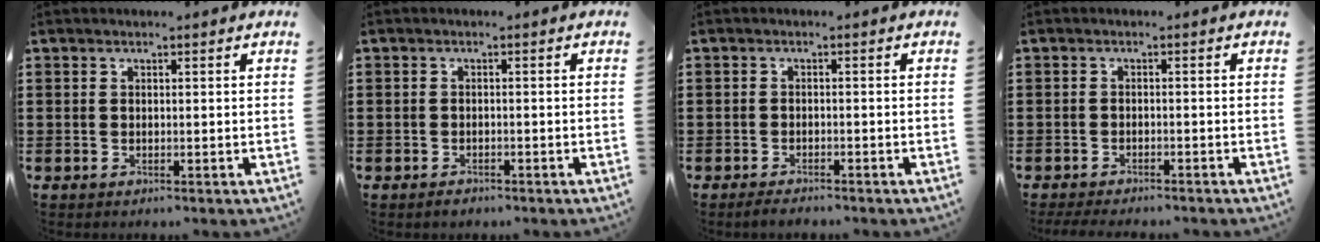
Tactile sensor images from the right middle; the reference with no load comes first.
{"total": 0.9, "force": [-0.8, 0.4, 0.1], "torque": [-0.004, 0.001, -0.017]}
{"total": 1.4, "force": [-1.4, 0.2, 0.3], "torque": [-0.007, -0.001, -0.027]}
{"total": 1.6, "force": [-1.6, 0.1, 0.2], "torque": [-0.007, -0.002, -0.033]}